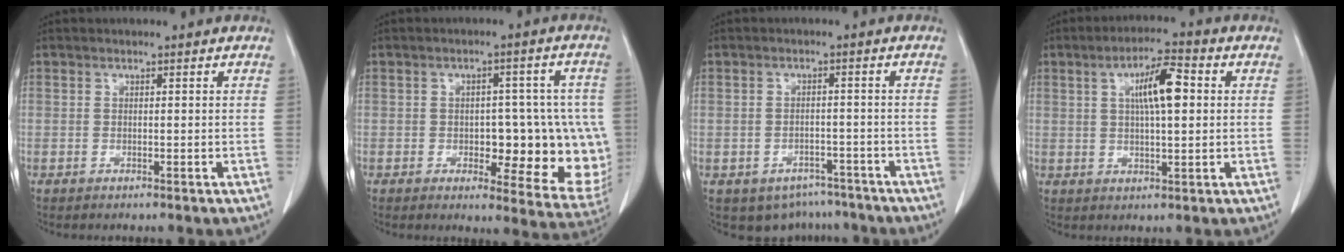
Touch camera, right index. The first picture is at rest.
{"total": 14.1, "force": [-1.8, 6.3, 12.5], "torque": [-0.120, 0.012, -0.007]}
{"total": 6.8, "force": [-5.3, 4.1, 1.2], "torque": [0.000, 0.007, -0.068]}
{"total": 7.7, "force": [1.7, 1.5, 7.3], "torque": [-0.126, 0.013, 0.029]}